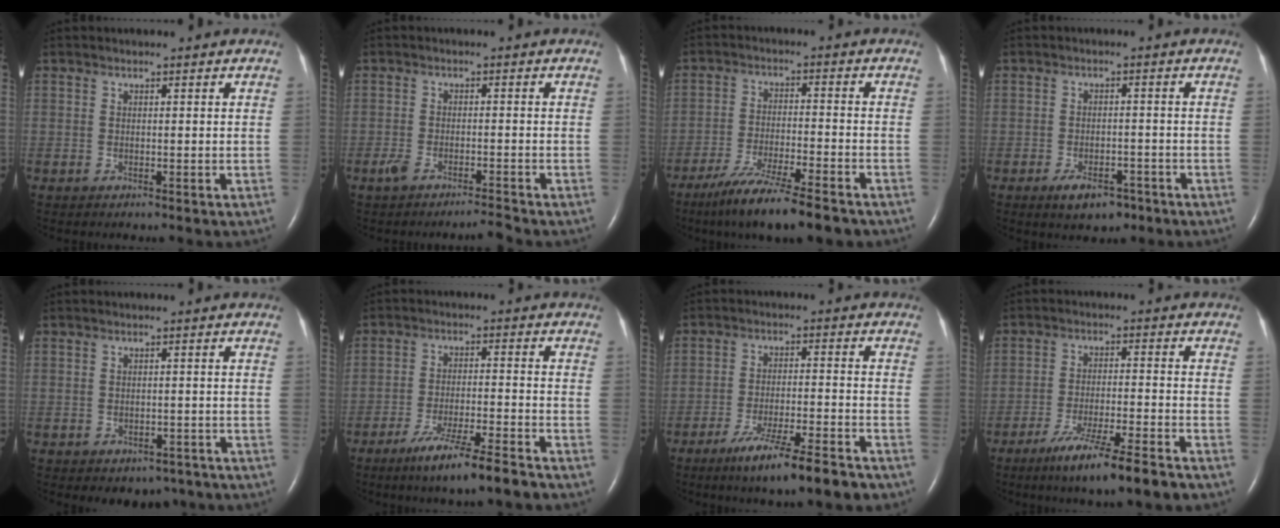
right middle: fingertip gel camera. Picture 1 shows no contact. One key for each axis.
{"total": 2.9, "fx": -2.5, "fy": 0.0, "fz": 1.4, "tx": -0.037, "ty": -0.005, "tz": -0.048}
{"total": 12.6, "fx": -9.9, "fy": 1.0, "fz": 7.8, "tx": -0.134, "ty": -0.034, "tz": -0.162}
{"total": 4.8, "fx": -3.1, "fy": 2.3, "fz": 2.8, "tx": -0.049, "ty": 0.001, "tz": -0.042}
{"total": 4.5, "fx": -3.4, "fy": 2.7, "fz": 1.1, "tx": -0.006, "ty": 0.012, "tz": -0.039}
{"total": 9.0, "fx": -6.6, "fy": 0.0, "fz": 6.1, "tx": -0.107, "ty": -0.022, "tz": -0.117}
{"total": 11.0, "fx": -8.0, "fy": 0.8, "fz": 7.5, "tx": -0.118, "ty": -0.022, "tz": -0.126}
{"total": 10.6, "fx": -7.6, "fy": 0.1, "fz": 7.4, "tx": -0.122, "ty": -0.026, "tz": -0.126}